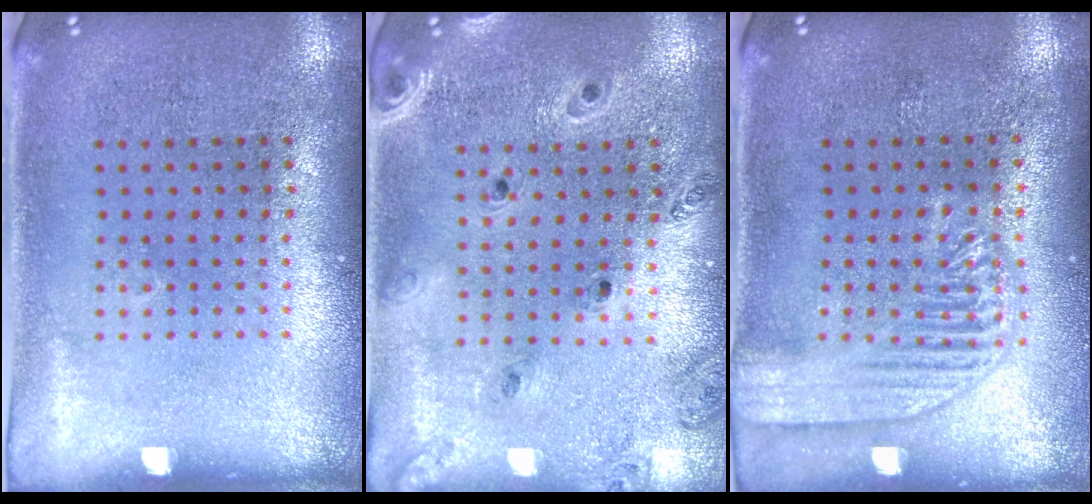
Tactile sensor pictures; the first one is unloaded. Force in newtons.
{"total": 0.8, "press": 0.8, "slide": 0.1}
{"total": 1.8, "press": 1.8, "slide": 0.3}